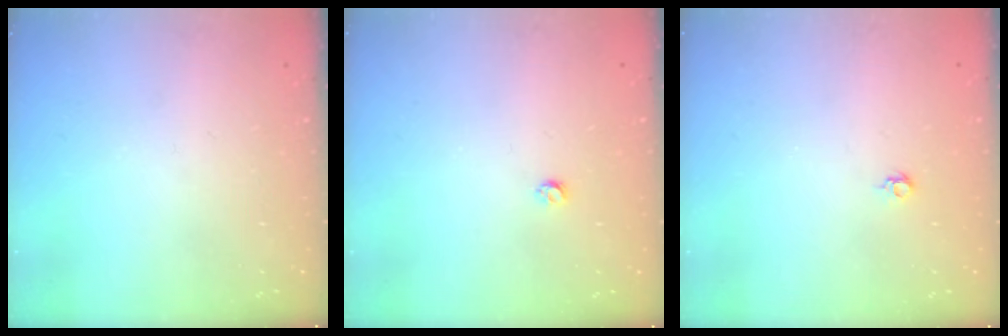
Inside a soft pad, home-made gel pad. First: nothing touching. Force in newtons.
{"total": 2.9, "press": 2.8, "slide": 0.5}
{"total": 3.7, "press": 3.6, "slide": 0.8}